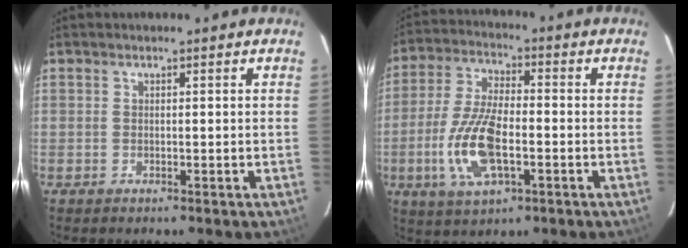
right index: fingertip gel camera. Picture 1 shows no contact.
{"total": 13.3, "force": [-3.6, 5.5, 11.6], "torque": [-0.248, -0.002, -0.067]}